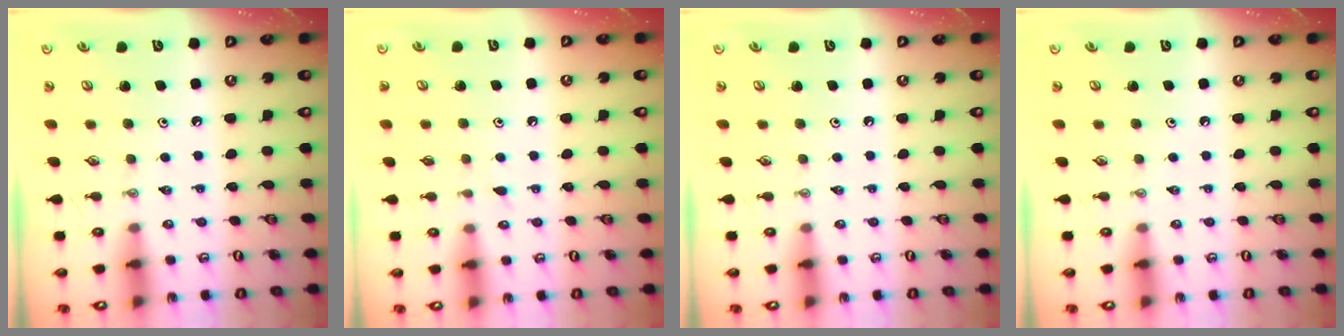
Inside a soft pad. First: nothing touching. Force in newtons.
{"total": 6.8, "press": 6.7, "slide": 0.6}
{"total": 0.0}
{"total": 0.0}